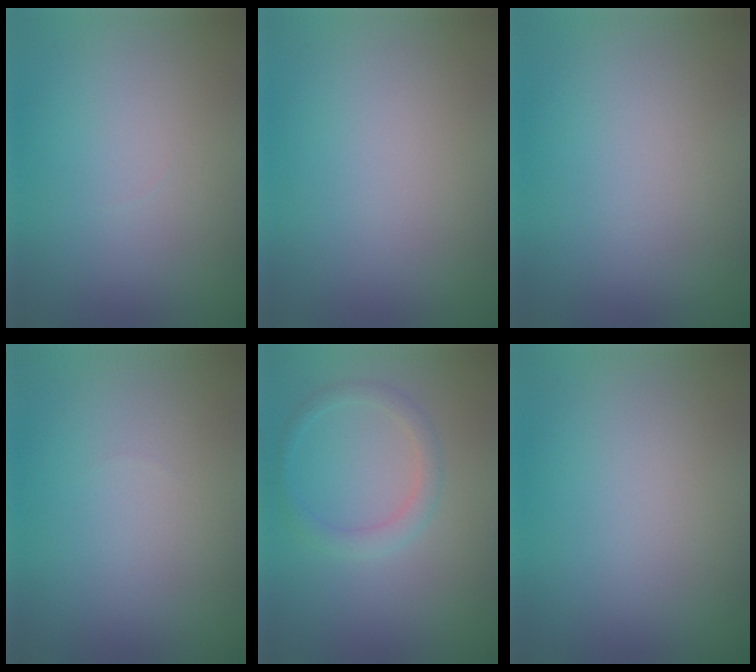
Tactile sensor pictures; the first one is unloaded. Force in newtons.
{"total": 0.0}
{"total": 0.0}
{"total": 0.0}
{"total": 1.9, "press": 1.9, "slide": 0.1}
{"total": 0.0}